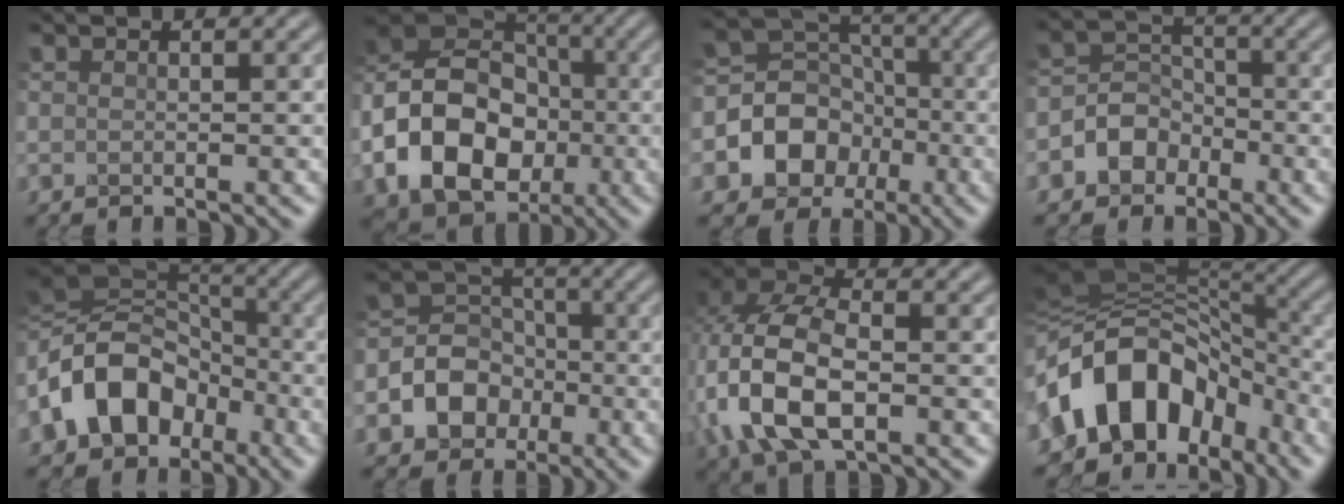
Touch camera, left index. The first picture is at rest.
{"total": 11.6, "force": [-3.1, 9.0, 6.6], "torque": [-0.131, -0.001, -0.069]}
{"total": 7.5, "force": [-2.2, 6.7, 2.6], "torque": [-0.047, 0.014, -0.065]}
{"total": 2.8, "force": [-1.6, 2.3, 0.4], "torque": [-0.009, 0.010, -0.036]}
{"total": 10.1, "force": [-3.6, 7.8, 5.3], "torque": [-0.119, 0.007, -0.083]}
{"total": 5.0, "force": [-1.7, 4.4, 1.7], "torque": [-0.021, 0.008, -0.048]}
{"total": 8.5, "force": [-1.4, 5.2, 6.6], "torque": [-0.161, 0.005, -0.040]}
{"total": 11.3, "force": [-4.0, 8.0, 6.8], "torque": [-0.115, 0.025, -0.089]}